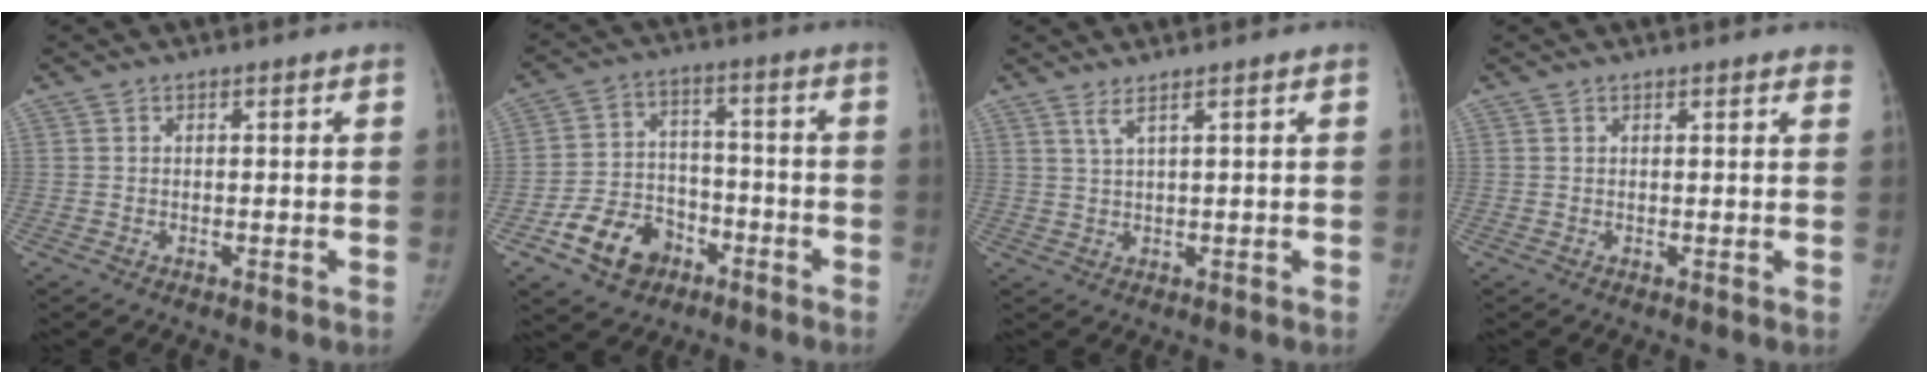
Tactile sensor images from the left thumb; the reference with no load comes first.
{"total": 11.3, "force": [-6.0, 8.2, 4.9], "torque": [-0.056, 0.043, -0.100]}
{"total": 2.0, "force": [1.3, -0.3, 1.5], "torque": [-0.038, -0.011, 0.032]}
{"total": 2.4, "force": [2.1, 0.9, 0.8], "torque": [0.007, -0.003, 0.012]}